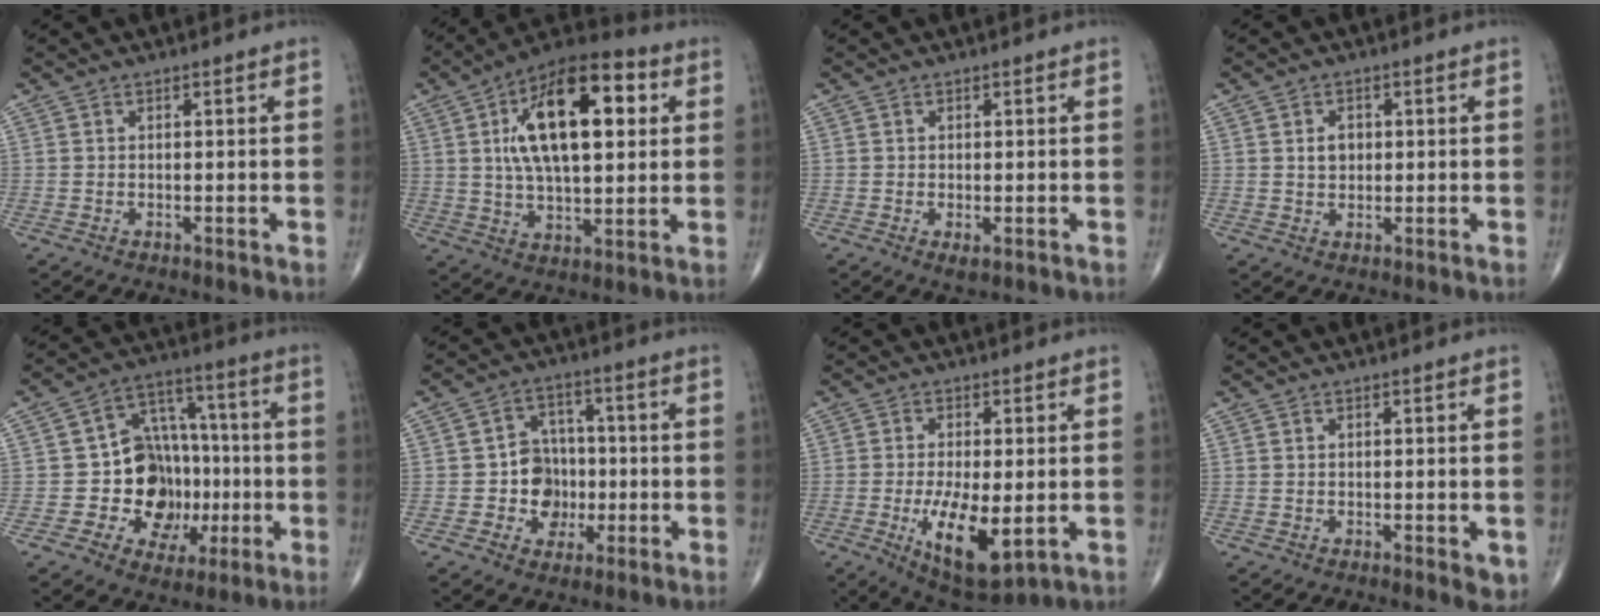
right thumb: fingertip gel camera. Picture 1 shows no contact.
{"total": 21.2, "force": [5.2, 9.8, 18.0], "torque": [-0.275, 0.011, 0.078]}
{"total": 1.7, "force": [-0.5, 0.8, 1.4], "torque": [-0.026, -0.004, -0.007]}
{"total": 2.9, "force": [0.5, 2.3, 1.8], "torque": [-0.020, 0.001, 0.008]}
{"total": 15.8, "force": [-2.3, 12.6, 9.2], "torque": [-0.076, 0.037, -0.029]}
{"total": 8.4, "force": [-1.3, 7.4, 3.6], "torque": [-0.007, 0.020, -0.026]}
{"total": 12.0, "force": [-2.8, 4.8, 10.6], "torque": [-0.181, -0.019, -0.033]}
{"total": 2.8, "force": [-0.6, 1.0, 2.5], "torque": [-0.025, -0.007, -0.007]}